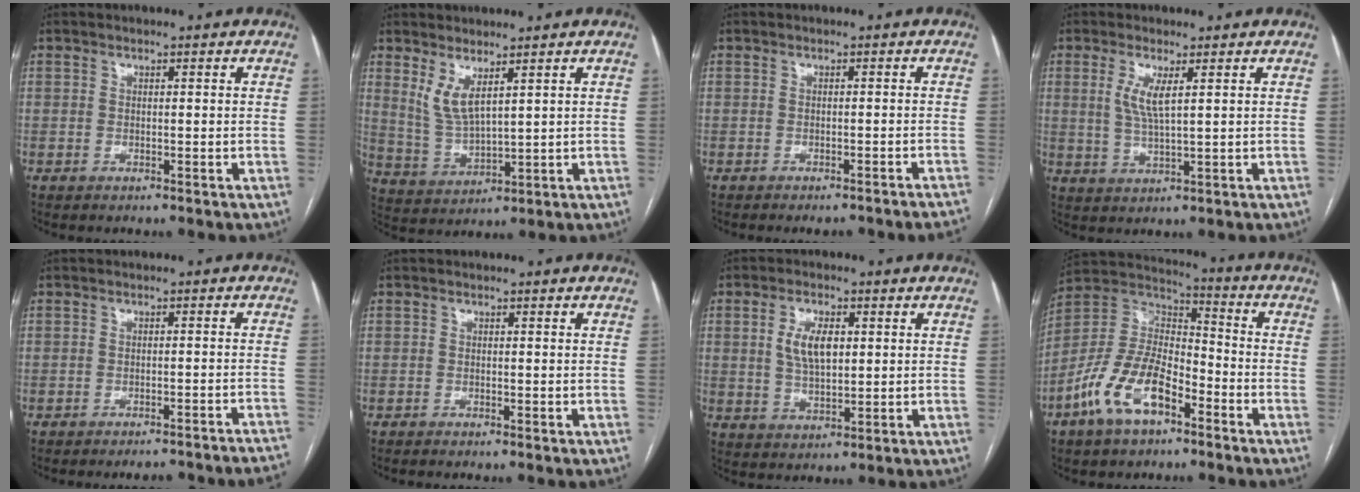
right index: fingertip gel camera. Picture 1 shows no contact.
{"total": 5.4, "force": [3.2, 1.2, 4.2], "torque": [-0.095, -0.017, 0.077]}
{"total": 8.0, "force": [-7.5, -0.5, 2.8], "torque": [-0.015, -0.014, -0.084]}
{"total": 4.3, "force": [1.5, 0.4, 4.1], "torque": [-0.091, -0.006, 0.035]}
{"total": 14.0, "force": [-13.4, -0.6, 3.8], "torque": [-0.022, -0.006, -0.152]}
{"total": 1.6, "force": [-1.4, -0.1, 0.7], "torque": [-0.006, 0.001, -0.017]}
{"total": 6.3, "force": [1.4, 2.7, 5.4], "torque": [-0.107, 0.004, 0.031]}
{"total": 13.4, "force": [-7.3, 5.9, 9.6], "torque": [-0.202, 0.012, -0.140]}